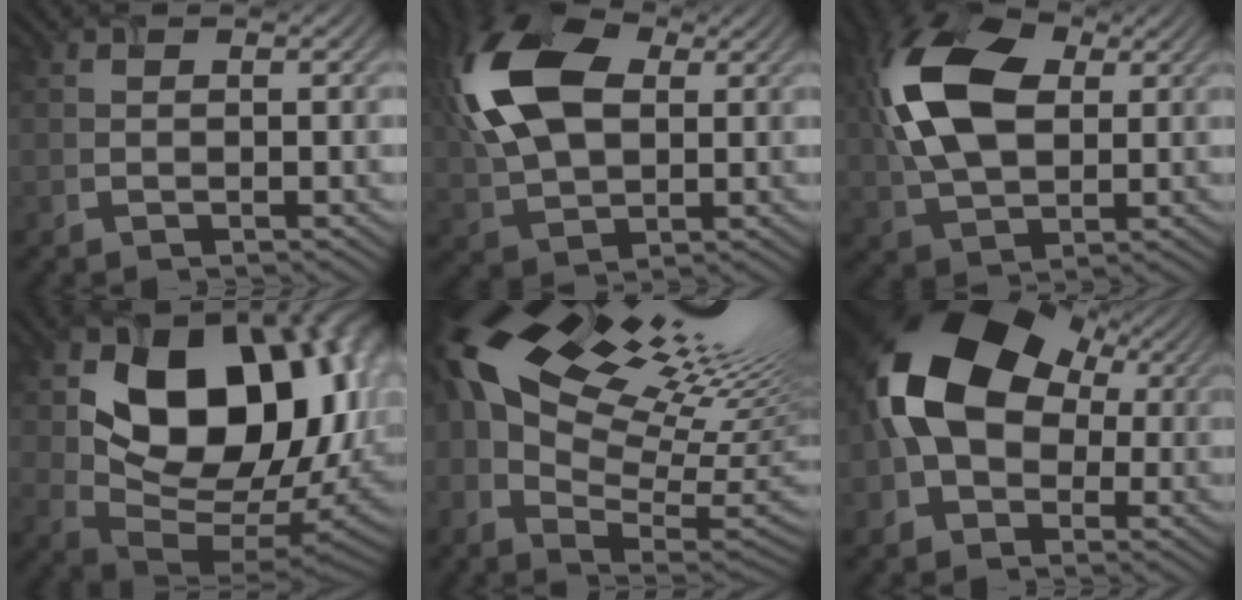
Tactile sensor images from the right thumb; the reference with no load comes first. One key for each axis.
{"total": 14.7, "fx": 3.6, "fy": 9.1, "fz": 11.1, "tx": -0.266, "ty": 0.024, "tz": 0.059}
{"total": 13.7, "fx": 2.9, "fy": 8.5, "fz": 10.4, "tx": -0.245, "ty": 0.017, "tz": 0.048}
{"total": 17.3, "fx": 3.1, "fy": 12.0, "fz": 12.0, "tx": -0.179, "ty": -0.028, "tz": 0.079}
{"total": 18.9, "fx": 7.0, "fy": 9.6, "fz": 14.7, "tx": -0.260, "ty": 0.027, "tz": 0.137}
{"total": 15.7, "fx": 1.5, "fy": 11.7, "fz": 10.4, "tx": -0.186, "ty": -0.004, "tz": 0.027}